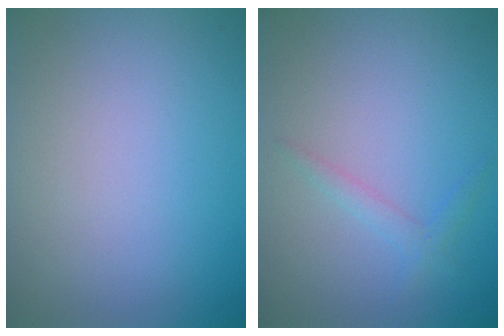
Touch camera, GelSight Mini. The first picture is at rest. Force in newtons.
{"total": 1.2, "press": 1.2, "slide": 0.1}